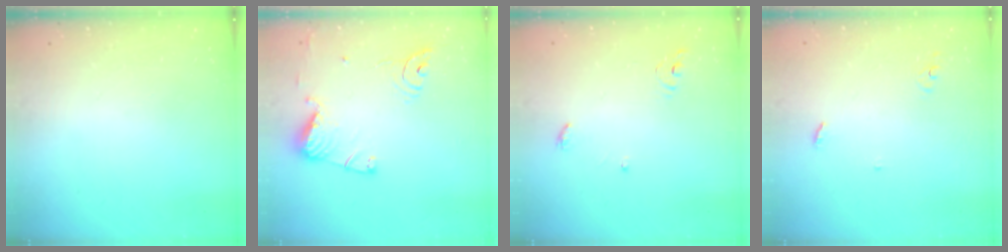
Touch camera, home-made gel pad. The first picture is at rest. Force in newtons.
{"total": 13.7, "press": 13.6, "slide": 1.5}
{"total": 4.2, "press": 4.1, "slide": 0.3}
{"total": 2.9, "press": 2.9, "slide": 0.2}